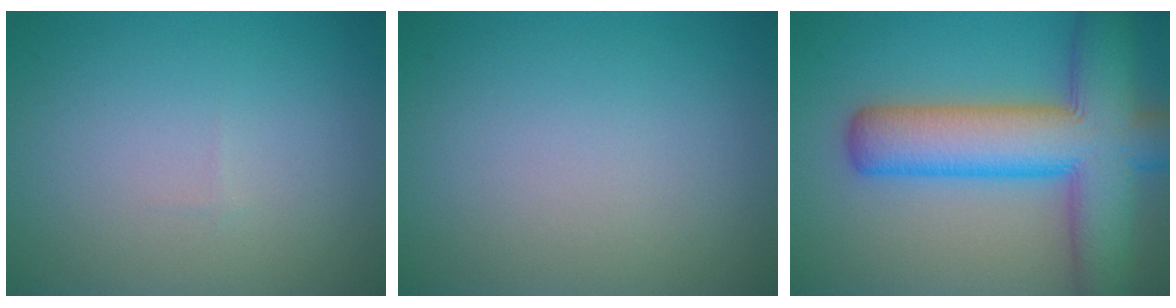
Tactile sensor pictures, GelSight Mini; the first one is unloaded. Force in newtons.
{"total": 0.0}
{"total": 11.3, "press": 11.3, "slide": 0.5}